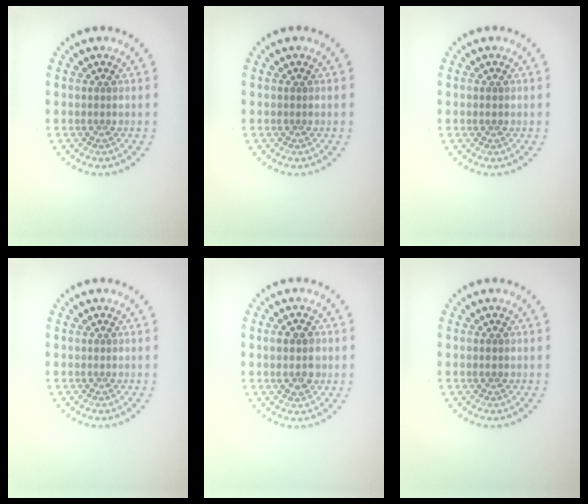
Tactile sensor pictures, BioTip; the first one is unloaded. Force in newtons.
{"total": 0.0}
{"total": 0.7, "press": 0.7, "slide": 0.0}
{"total": 0.0}
{"total": 2.8, "press": 2.8, "slide": 0.1}
{"total": 0.7, "press": 0.7, "slide": 0.0}